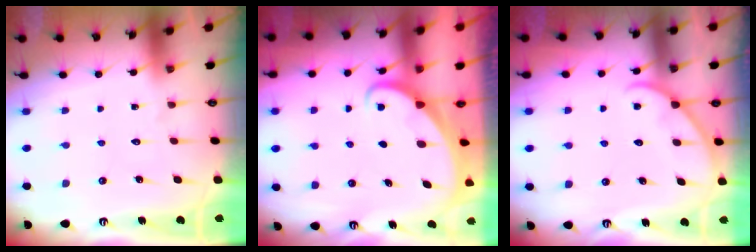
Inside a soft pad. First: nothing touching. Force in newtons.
{"total": 1.6, "press": 1.6, "slide": 0.1}
{"total": 4.1, "press": 4.1, "slide": 0.3}